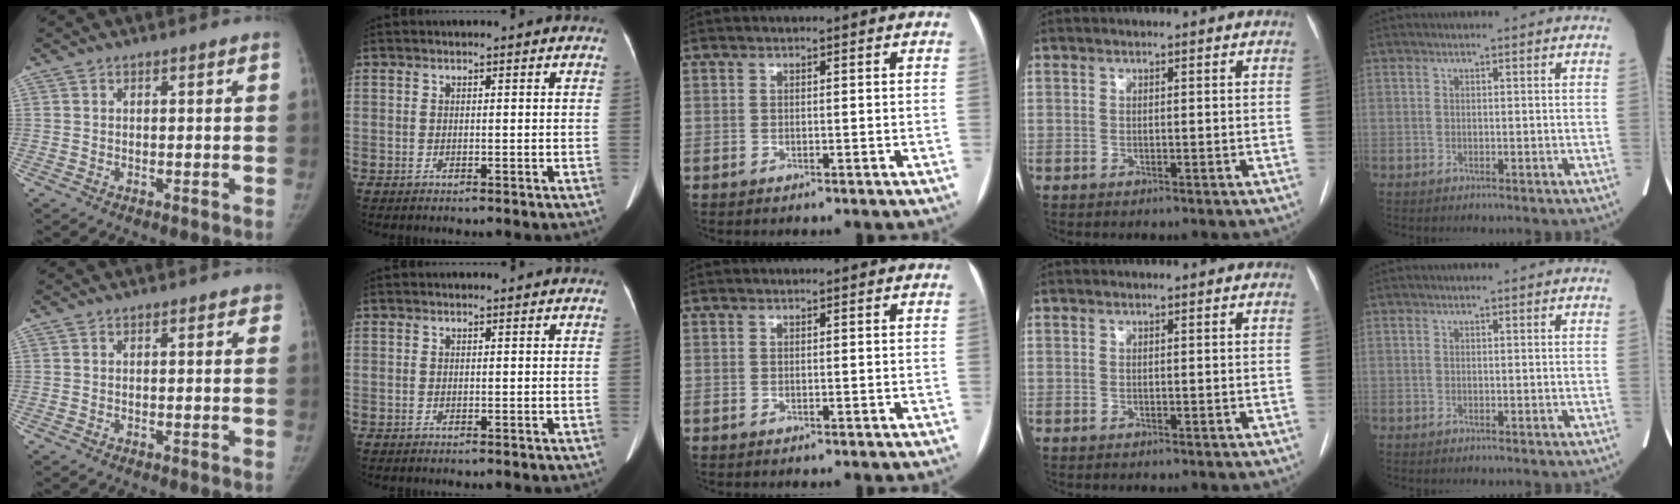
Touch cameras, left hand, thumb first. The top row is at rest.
{"thumb": {"total": 1.2, "force": [0.5, 0.7, 0.9], "torque": [0.005, 0.002, -0.001]}}